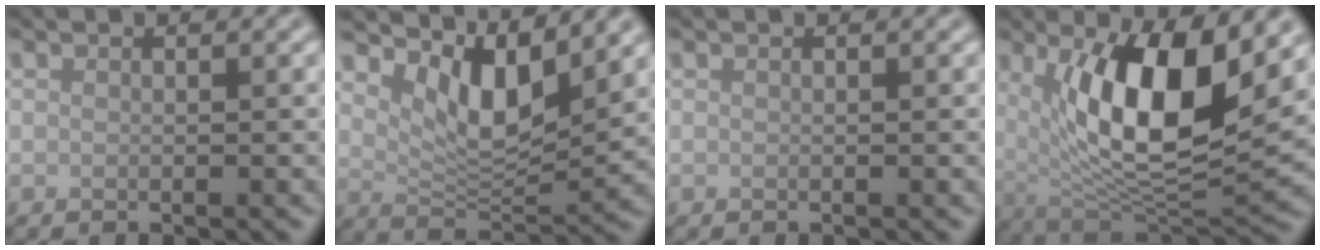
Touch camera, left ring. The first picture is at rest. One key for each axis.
{"total": 6.0, "fx": 3.3, "fy": 2.4, "fz": 4.4, "tx": -0.081, "ty": -0.015, "tz": 0.055}
{"total": 0.0}
{"total": 11.0, "fx": 3.0, "fy": 4.0, "fz": 9.9, "tx": -0.164, "ty": -0.014, "tz": 0.056}